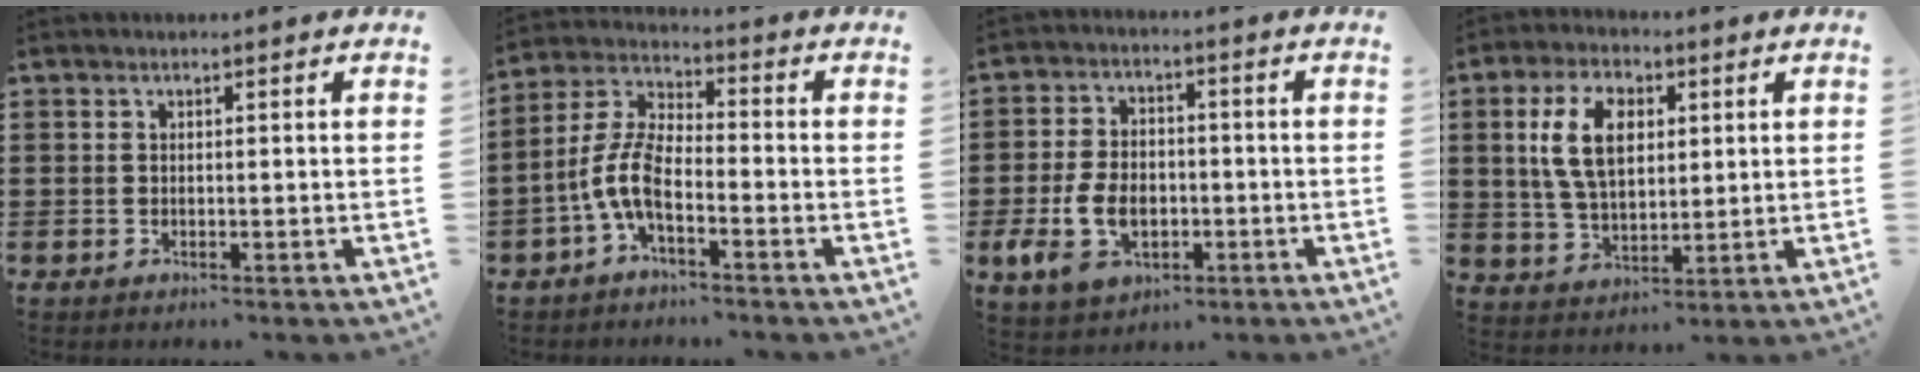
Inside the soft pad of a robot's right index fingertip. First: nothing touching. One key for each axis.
{"total": 7.3, "fx": -3.3, "fy": 2.8, "fz": 5.9, "tx": -0.151, "ty": -0.008, "tz": -0.071}
{"total": 8.4, "fx": -2.3, "fy": 5.6, "fz": 5.9, "tx": -0.143, "ty": 0.003, "tz": -0.048}
{"total": 9.1, "fx": 2.2, "fy": 5.4, "fz": 7.0, "tx": -0.165, "ty": 0.014, "tz": 0.035}